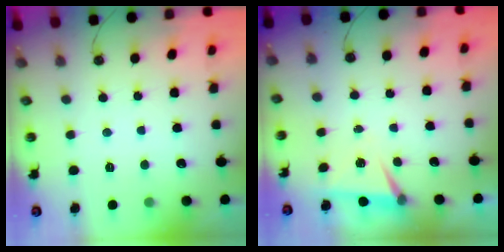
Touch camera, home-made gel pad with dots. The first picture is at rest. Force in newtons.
{"total": 5.3, "press": 2.9, "slide": 4.4}